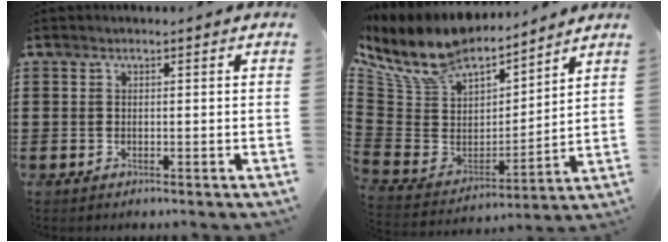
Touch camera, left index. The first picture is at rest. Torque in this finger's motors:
{"motor_torque": [2.14, 0.00, 1.05, 0.21]}